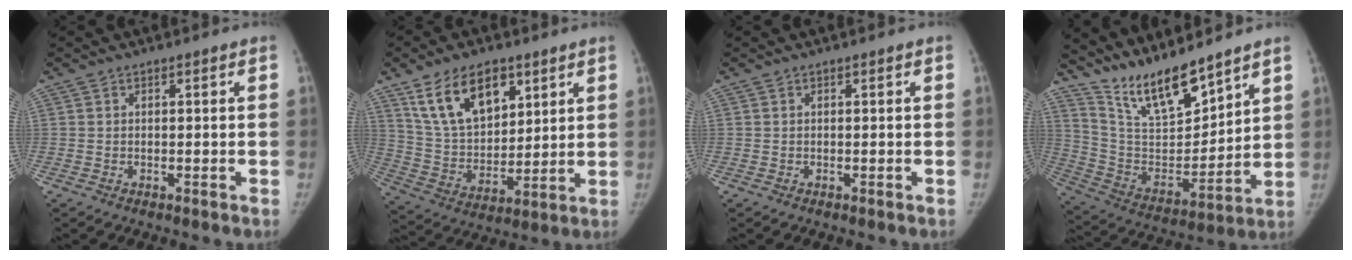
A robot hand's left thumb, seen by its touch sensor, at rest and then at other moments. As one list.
[{"total": 15.9, "force": [8.7, 9.0, 9.7], "torque": [-0.136, -0.036, 0.173]}, {"total": 0.0}, {"total": 15.6, "force": [13.2, 3.7, 7.5], "torque": [-0.105, -0.082, 0.258]}]